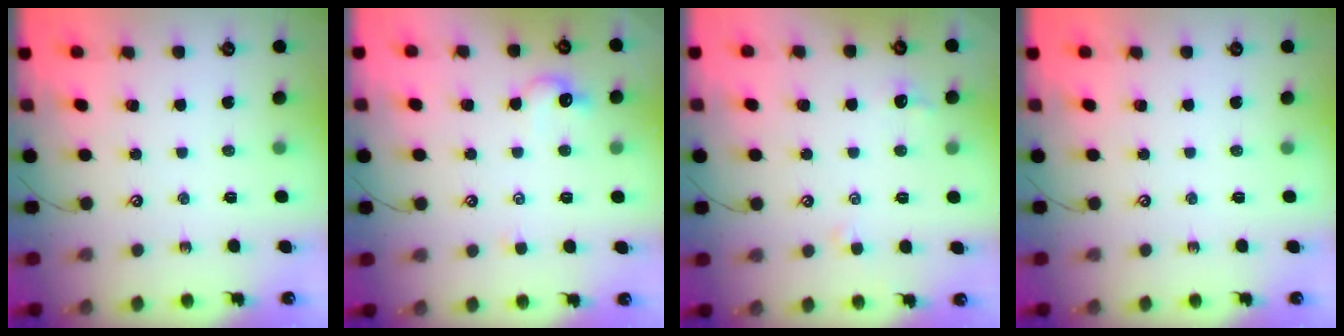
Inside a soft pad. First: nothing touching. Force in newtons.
{"total": 1.9, "press": 1.8, "slide": 0.6}
{"total": 1.1, "press": 0.9, "slide": 0.6}
{"total": 0.0}